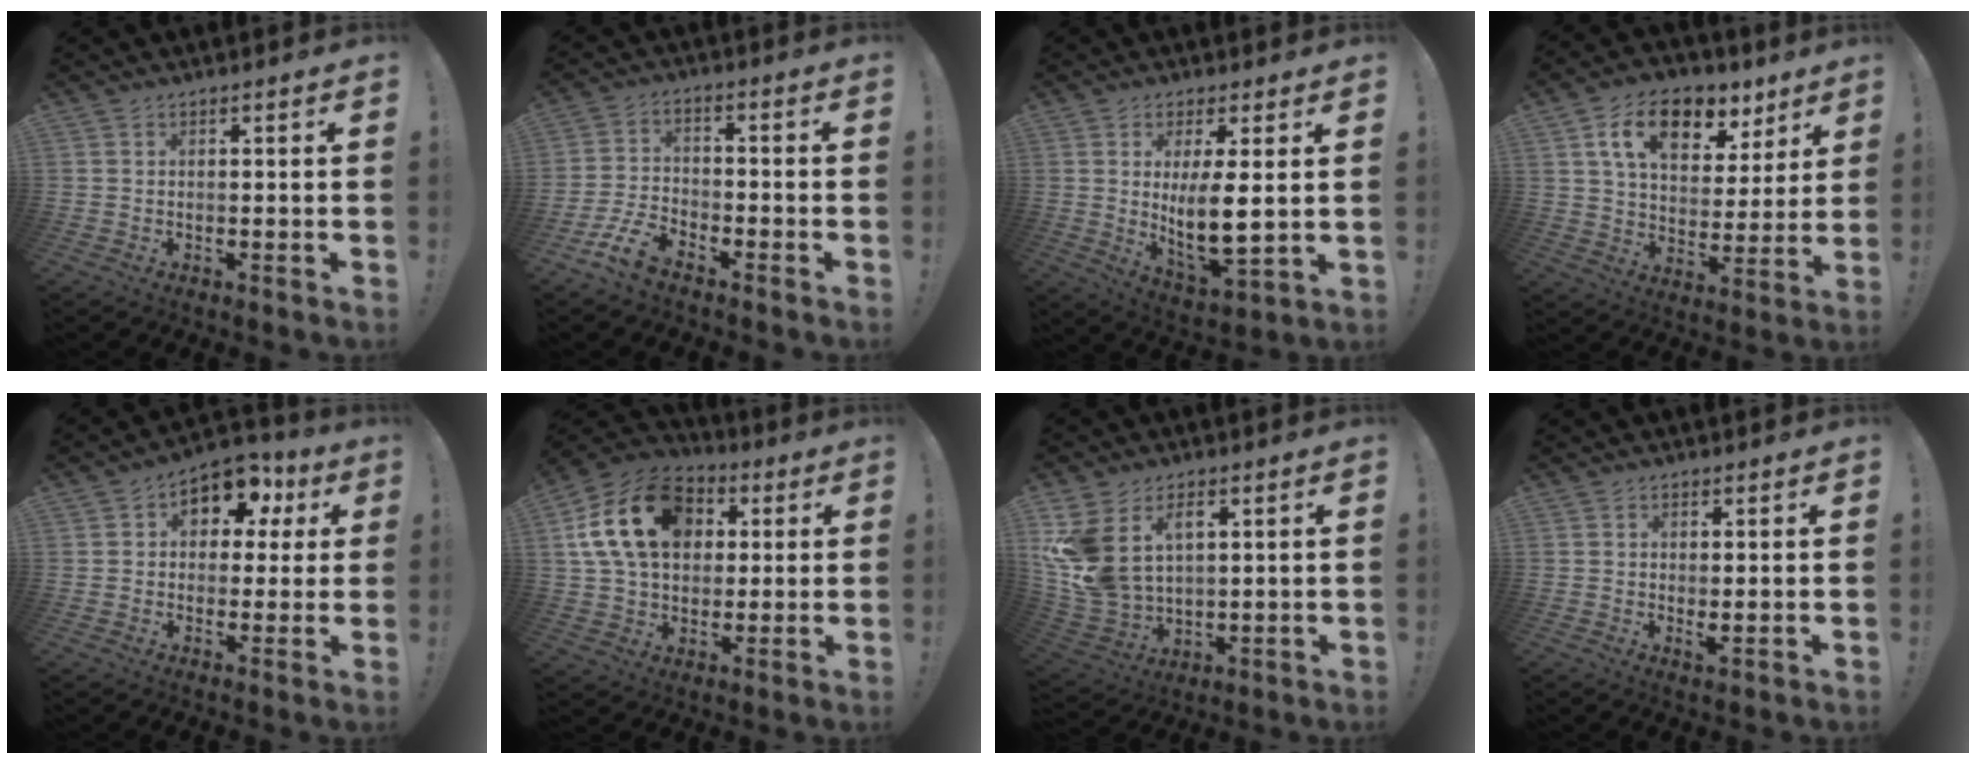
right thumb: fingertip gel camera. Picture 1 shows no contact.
{"total": 8.2, "force": [-6.0, 3.6, 4.2], "torque": [-0.103, 0.025, -0.112]}
{"total": 11.0, "force": [1.8, 3.9, 10.1], "torque": [-0.172, -0.032, 0.031]}
{"total": 15.7, "force": [8.6, 9.3, 9.3], "torque": [-0.147, -0.034, 0.153]}
{"total": 9.7, "force": [4.1, 7.1, 5.3], "torque": [-0.064, -0.018, 0.078]}
{"total": 21.0, "force": [5.9, 15.1, 13.3], "torque": [-0.225, -0.005, 0.111]}
{"total": 14.5, "force": [5.6, 10.2, 8.7], "torque": [-0.191, -0.032, 0.108]}
{"total": 1.8, "force": [0.5, 0.7, 1.5], "torque": [-0.028, -0.002, 0.011]}